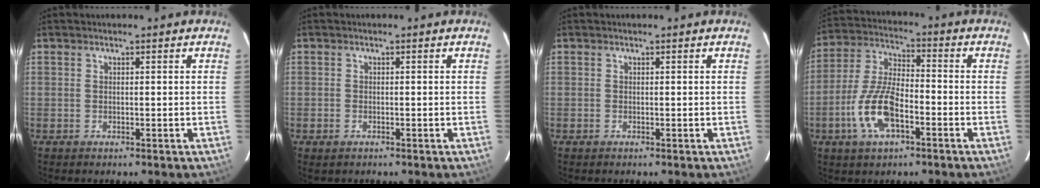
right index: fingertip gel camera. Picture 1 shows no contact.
{"total": 1.4, "force": [-0.8, 1.0, 0.5], "torque": [-0.010, -0.003, -0.015]}
{"total": 0.0}
{"total": 12.2, "force": [-5.0, 5.1, 9.9], "torque": [-0.215, 0.001, -0.095]}